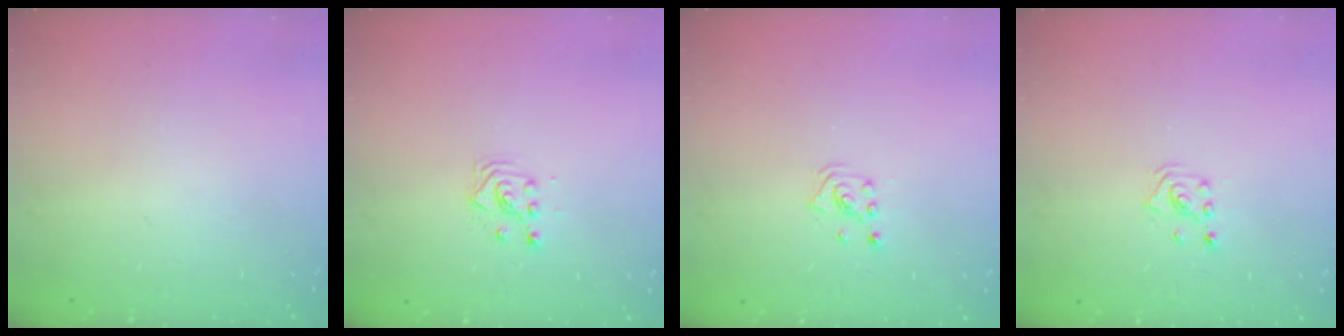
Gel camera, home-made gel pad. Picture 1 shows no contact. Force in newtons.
{"total": 3.0, "press": 3.0, "slide": 0.1}
{"total": 1.4, "press": 1.4, "slide": 0.1}
{"total": 1.4, "press": 1.4, "slide": 0.1}